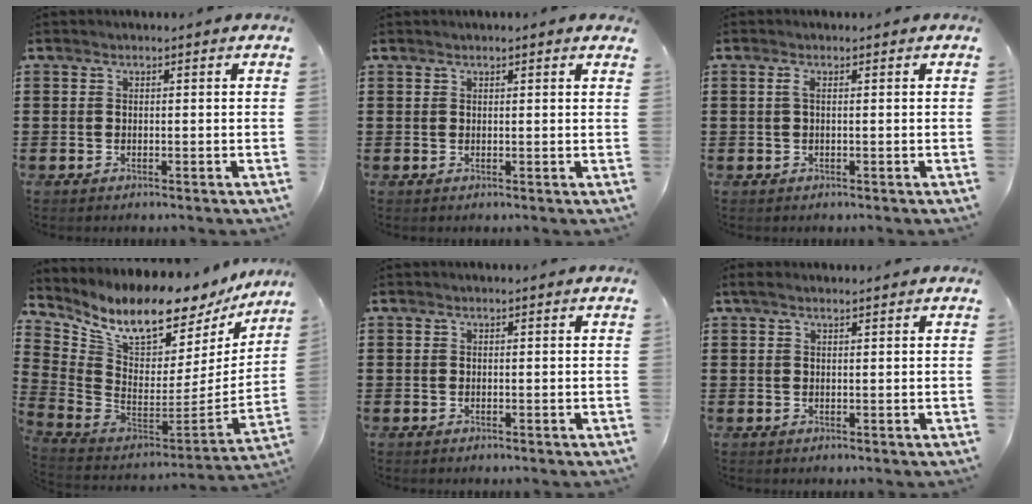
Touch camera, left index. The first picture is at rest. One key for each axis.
{"total": 0.8, "fx": 0.6, "fy": 0.0, "fz": 0.5, "tx": -0.011, "ty": 0.001, "tz": 0.012}
{"total": 1.2, "fx": 0.0, "fy": 0.3, "fz": 1.2, "tx": -0.024, "ty": 0.000, "tz": 0.000}
{"total": 9.9, "fx": 8.0, "fy": 2.9, "fz": 5.0, "tx": -0.117, "ty": -0.076, "tz": 0.135}
{"total": 0.0}
{"total": 1.3, "fx": 0.9, "fy": 0.2, "fz": 0.9, "tx": -0.019, "ty": 0.001, "tz": 0.016}